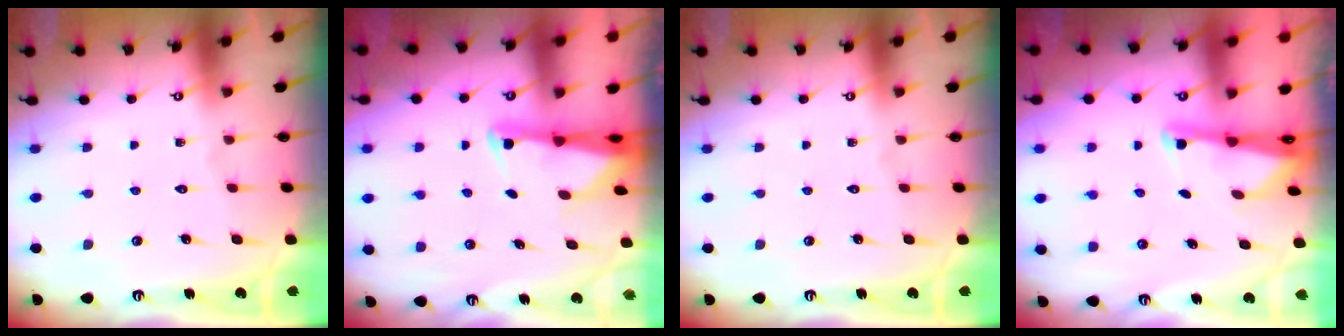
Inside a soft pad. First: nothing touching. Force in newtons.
{"total": 2.5, "press": 2.5, "slide": 0.5}
{"total": 0.0}
{"total": 1.7, "press": 1.7, "slide": 0.3}